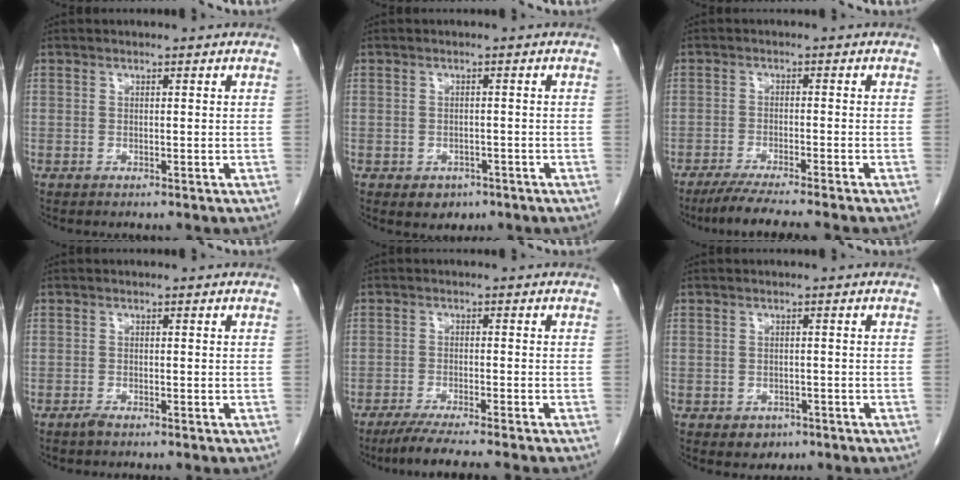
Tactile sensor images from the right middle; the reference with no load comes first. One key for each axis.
{"total": 2.8, "fx": -1.6, "fy": 2.1, "fz": 1.0, "tx": -0.011, "ty": 0.004, "tz": -0.011}
{"total": 8.1, "fx": -6.8, "fy": -1.0, "fz": 4.1, "tx": -0.054, "ty": -0.026, "tz": -0.110}
{"total": 0.9, "fx": -0.8, "fy": 0.1, "fz": 0.5, "tx": -0.015, "ty": -0.002, "tz": -0.014}
{"total": 8.5, "fx": -7.2, "fy": -0.7, "fz": 4.4, "tx": -0.056, "ty": -0.026, "tz": -0.113}
{"total": 2.4, "fx": -1.3, "fy": 1.8, "fz": 0.8, "tx": -0.008, "ty": 0.004, "tz": -0.008}